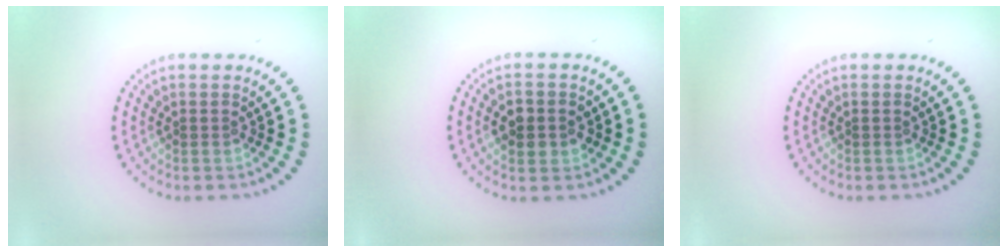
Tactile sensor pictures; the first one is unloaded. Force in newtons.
{"total": 2.7, "press": 2.7, "slide": 0.2}
{"total": 0.0}